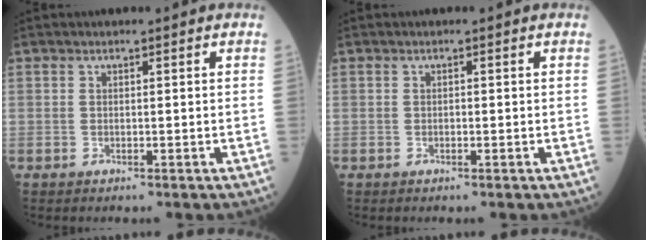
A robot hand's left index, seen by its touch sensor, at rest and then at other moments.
{"total": 0.0}